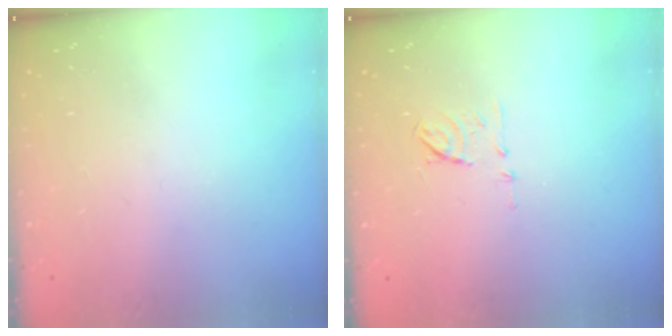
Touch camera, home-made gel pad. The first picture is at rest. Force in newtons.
{"total": 6.7, "press": 6.6, "slide": 0.9}